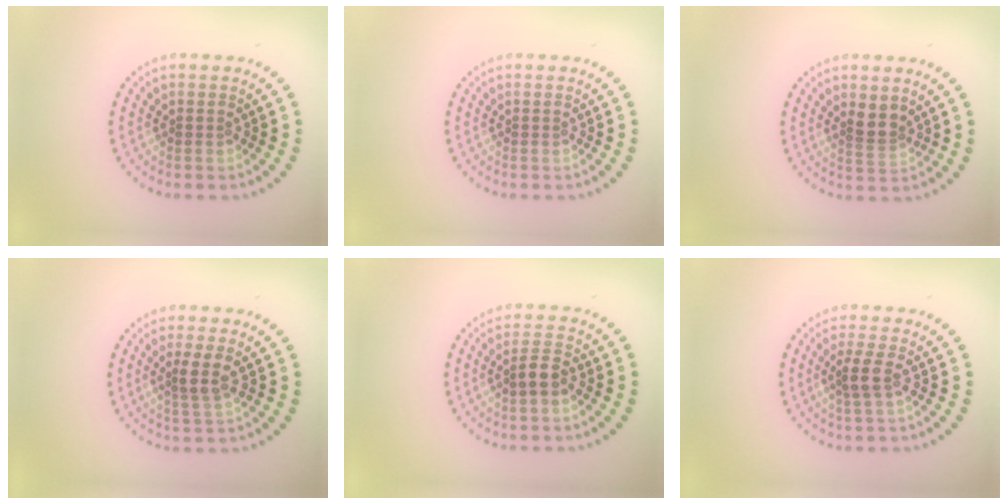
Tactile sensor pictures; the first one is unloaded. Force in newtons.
{"total": 0.0}
{"total": 2.0, "press": 1.6, "slide": 1.2}
{"total": 2.2, "press": 1.7, "slide": 1.3}
{"total": 2.0, "press": 1.8, "slide": 0.9}
{"total": 1.9, "press": 1.5, "slide": 1.1}